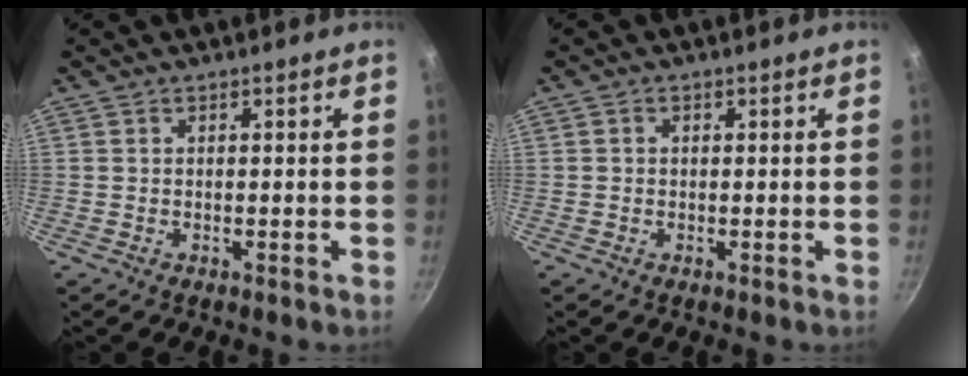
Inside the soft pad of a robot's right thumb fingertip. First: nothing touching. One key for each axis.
{"total": 0.7, "fx": 0.0, "fy": 0.6, "fz": 0.3, "tx": -0.006, "ty": 0.004, "tz": 0.001}